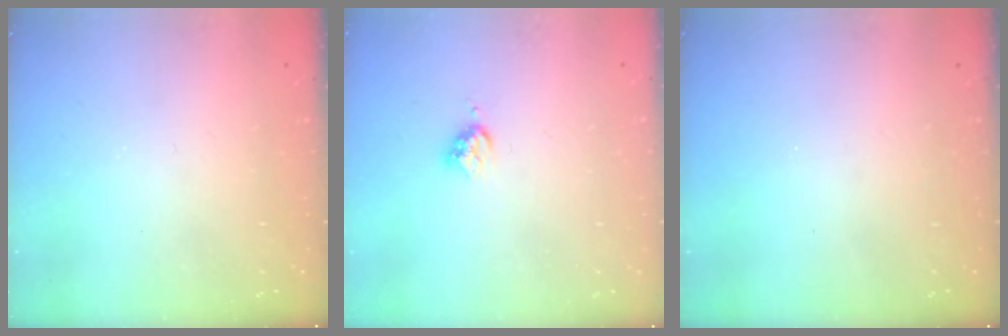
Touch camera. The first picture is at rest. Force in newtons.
{"total": 3.6, "press": 3.5, "slide": 0.6}
{"total": 0.0}